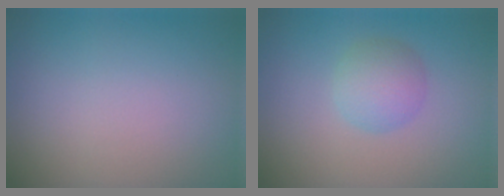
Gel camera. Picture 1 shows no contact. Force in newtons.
{"total": 2.6, "press": 2.6, "slide": 0.1}